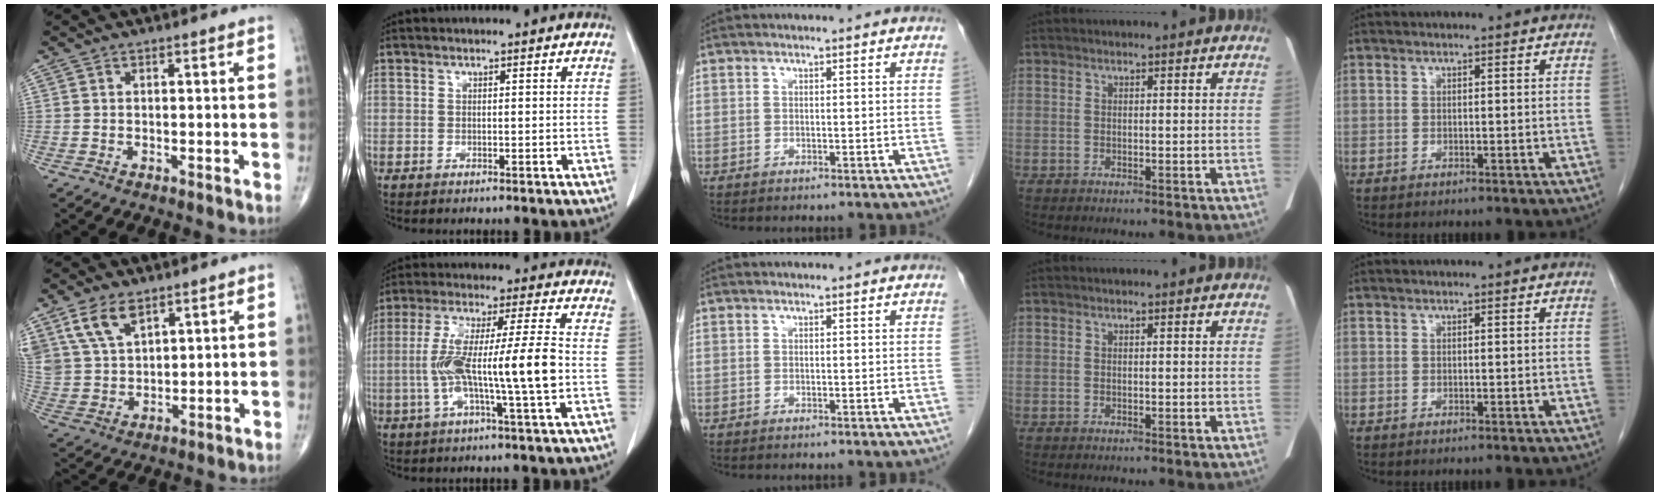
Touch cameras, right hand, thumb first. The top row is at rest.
{"thumb": {"total": 9.6, "force": [5.7, 5.3, 5.5], "torque": [-0.098, -0.015, 0.124]}, "index": {"total": 13.1, "force": [-1.9, -0.3, 12.9], "torque": [-0.246, 0.011, -0.038]}}